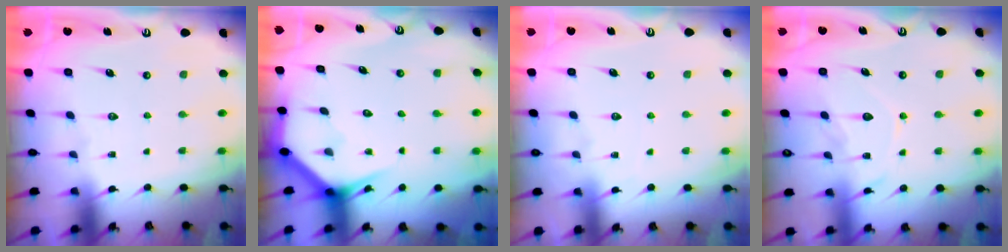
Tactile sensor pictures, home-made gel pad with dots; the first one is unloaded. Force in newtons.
{"total": 3.4, "press": 3.4, "slide": 0.2}
{"total": 2.3, "press": 2.3, "slide": 0.3}
{"total": 10.5, "press": 10.5, "slide": 0.9}